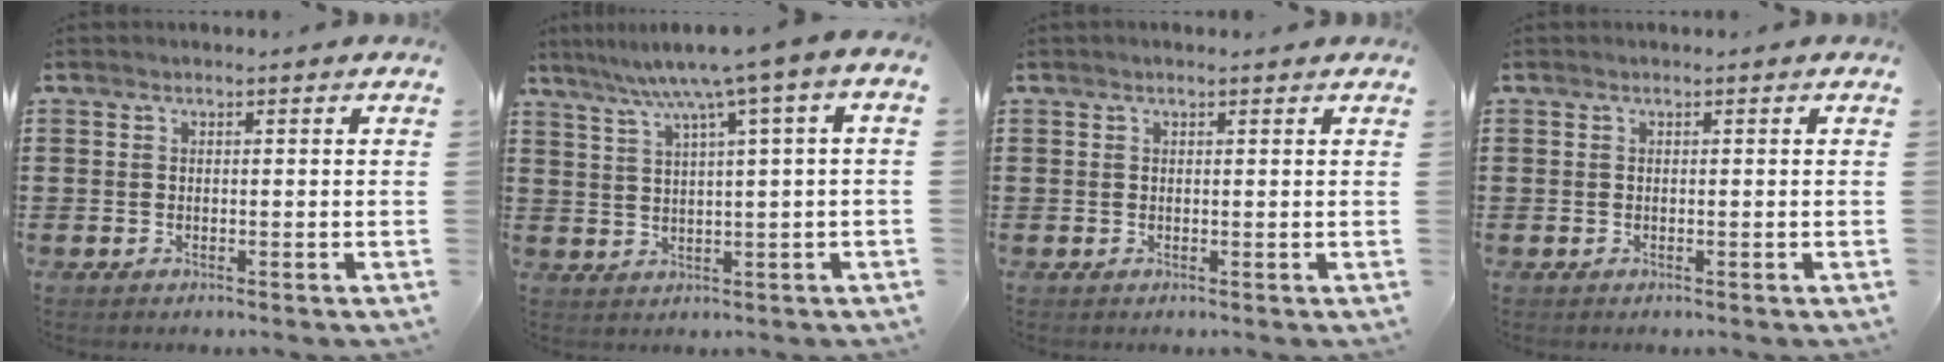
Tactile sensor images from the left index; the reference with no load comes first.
{"total": 6.3, "force": [2.9, -0.2, 5.6], "torque": [-0.116, -0.018, 0.043]}
{"total": 0.5, "force": [0.4, 0.3, 0.2], "torque": [-0.005, 0.003, 0.007]}
{"total": 0.0}